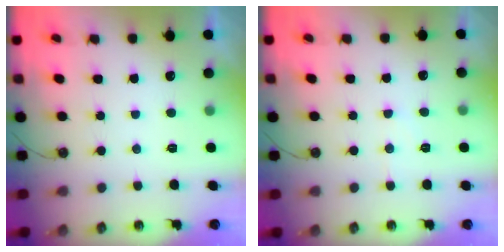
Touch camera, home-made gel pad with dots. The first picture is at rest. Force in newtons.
{"total": 5.1, "press": 5.0, "slide": 0.8}